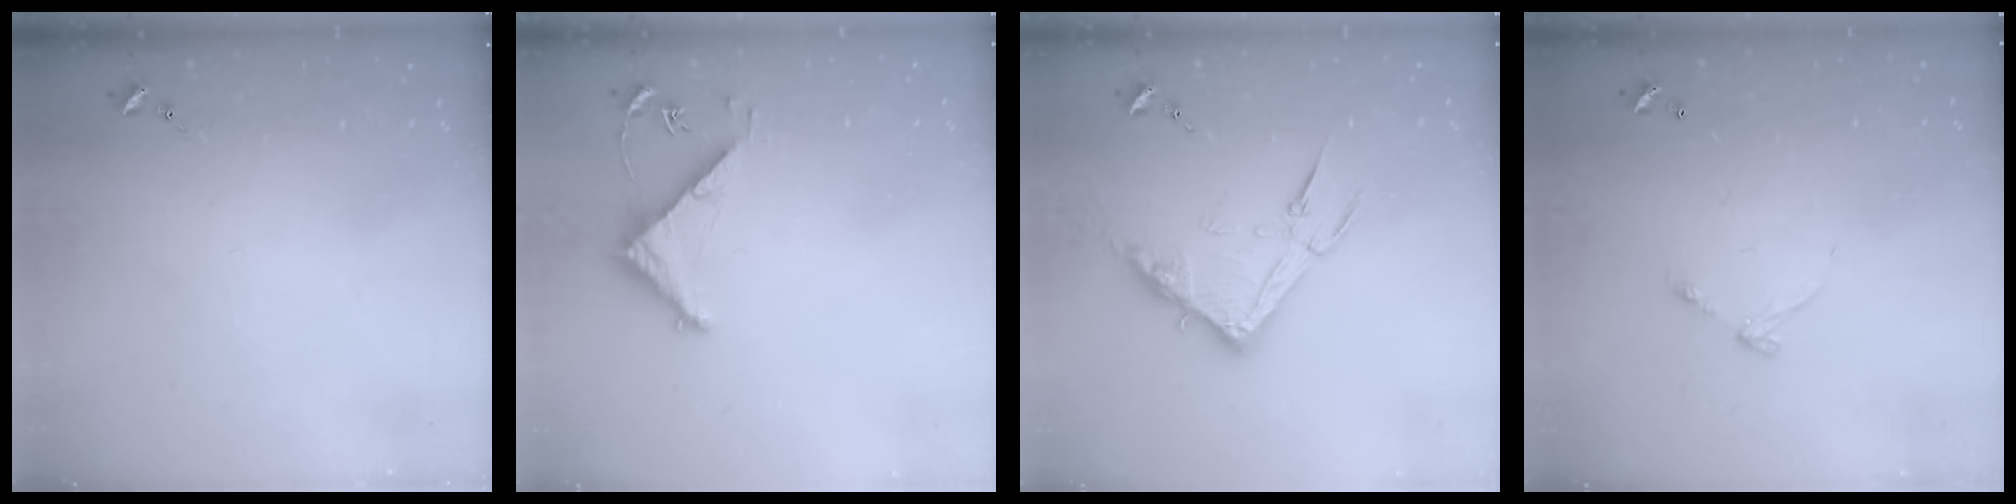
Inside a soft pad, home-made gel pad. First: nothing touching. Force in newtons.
{"total": 4.8, "press": 4.8, "slide": 0.3}
{"total": 13.9, "press": 13.8, "slide": 0.9}
{"total": 5.6, "press": 5.6, "slide": 0.5}